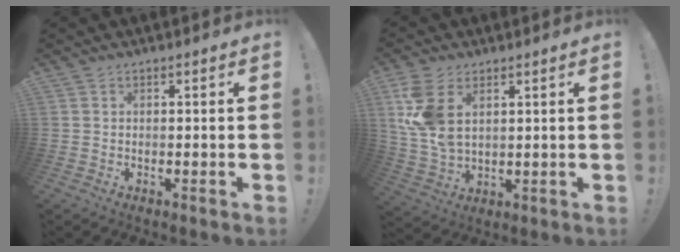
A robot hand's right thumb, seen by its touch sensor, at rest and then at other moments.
{"total": 11.1, "force": [4.6, 6.1, 8.0], "torque": [-0.164, -0.022, 0.086]}